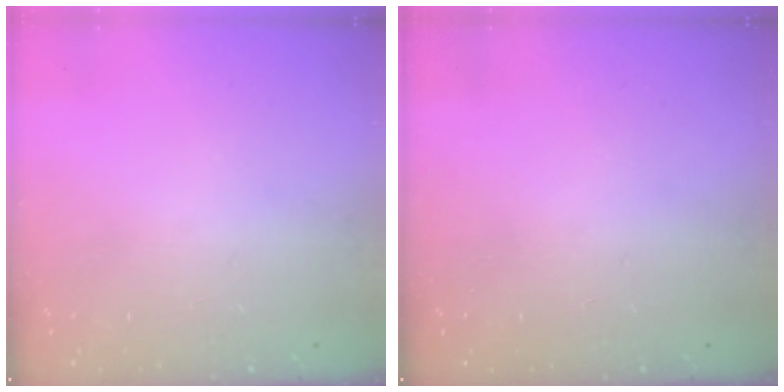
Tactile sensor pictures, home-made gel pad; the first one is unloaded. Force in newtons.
{"total": 0.0}